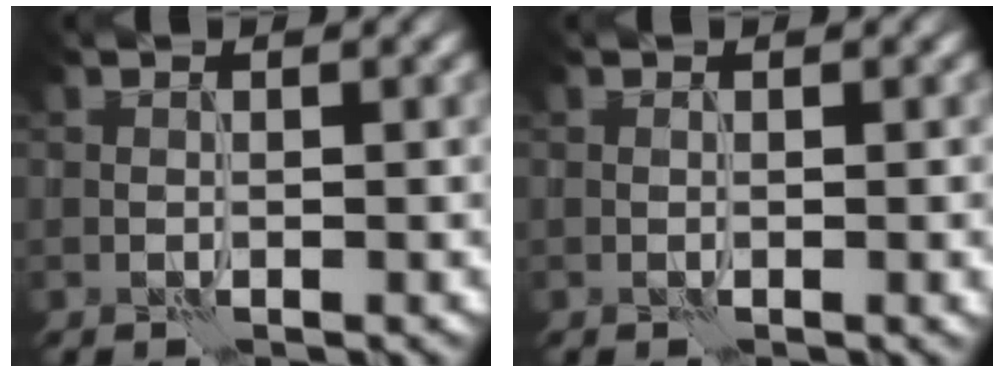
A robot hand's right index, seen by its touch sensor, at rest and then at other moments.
{"total": 0.9, "force": [0.0, 0.2, 0.9], "torque": [-0.013, -0.002, 0.000]}